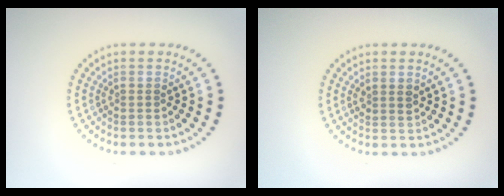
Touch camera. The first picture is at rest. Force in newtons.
{"total": 1.1, "press": 1.0, "slide": 0.5}